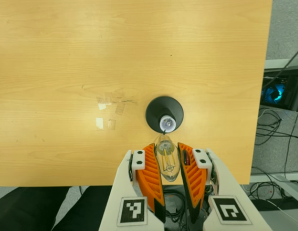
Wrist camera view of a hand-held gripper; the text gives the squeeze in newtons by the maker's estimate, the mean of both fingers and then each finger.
{"total": 20.6, "left": 23.9, "right": 17.2}